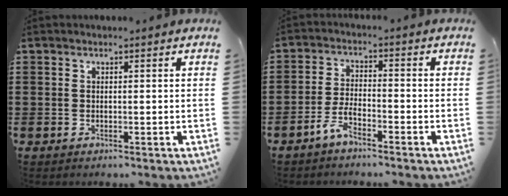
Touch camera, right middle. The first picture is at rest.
{"total": 4.1, "force": [-3.0, 1.2, 2.5], "torque": [-0.064, 0.003, -0.064]}